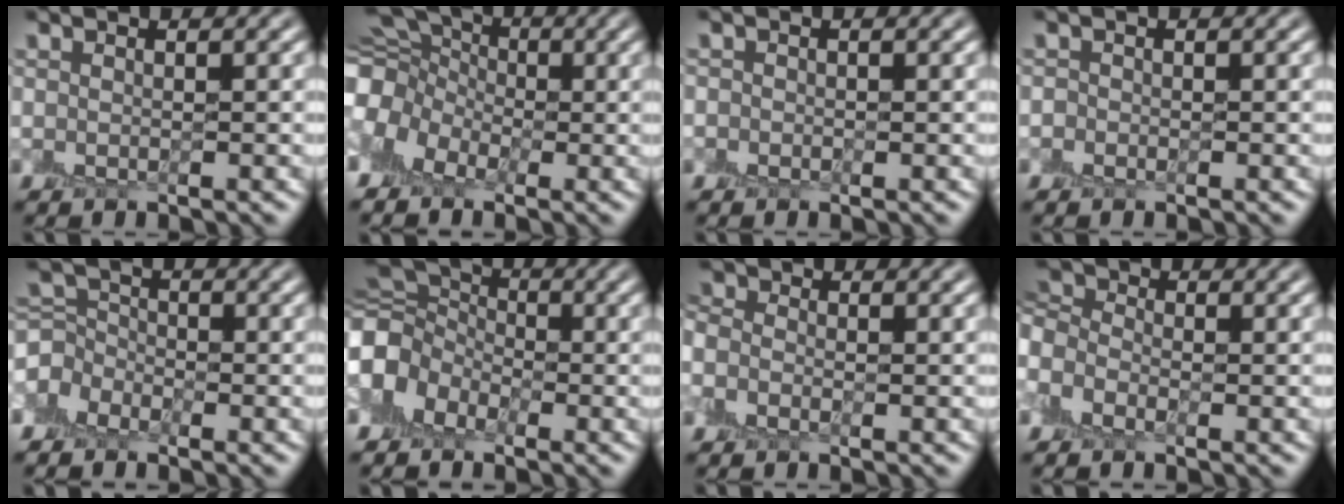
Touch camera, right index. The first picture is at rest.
{"total": 9.9, "force": [-0.6, 7.5, 6.4], "torque": [-0.140, 0.019, -0.028]}
{"total": 0.7, "force": [-0.3, 0.6, 0.1], "torque": [-0.002, -0.001, -0.008]}
{"total": 0.6, "force": [-0.3, 0.5, 0.0], "torque": [0.004, -0.002, -0.011]}
{"total": 2.7, "force": [-1.3, 1.9, 1.4], "torque": [-0.034, 0.005, -0.041]}
{"total": 9.5, "force": [0.1, 7.1, 6.3], "torque": [-0.147, 0.023, -0.012]}
{"total": 2.1, "force": [-0.5, 1.7, 1.2], "torque": [-0.032, 0.007, -0.023]}
{"total": 3.9, "force": [-0.9, 2.8, 2.5], "torque": [-0.067, 0.008, -0.033]}